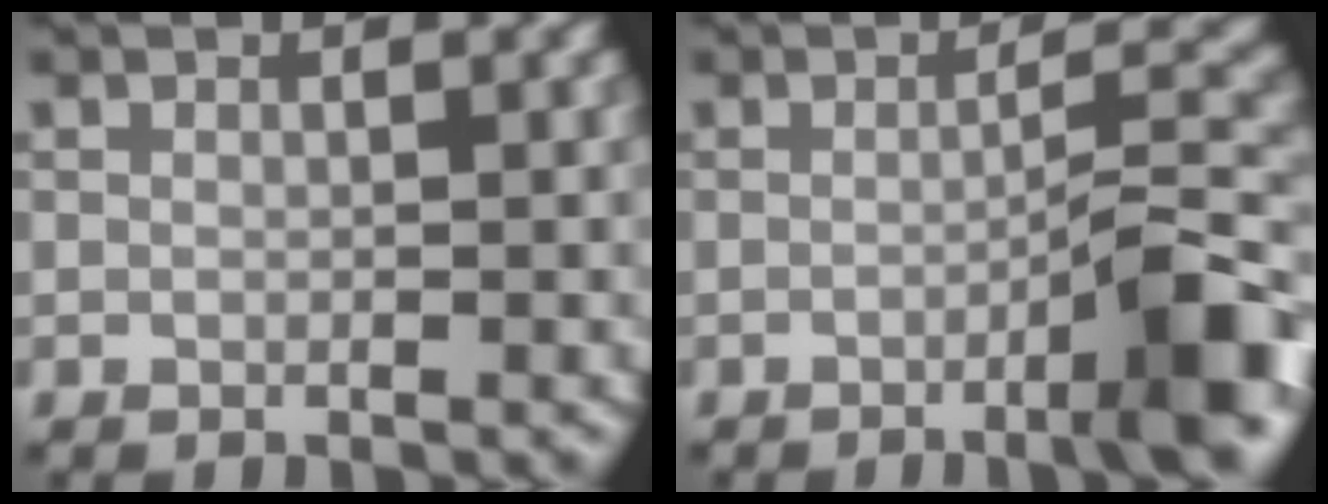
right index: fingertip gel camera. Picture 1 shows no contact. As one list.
[{"total": 6.2, "force": [-2.9, 0.8, 5.4], "torque": [-0.069, 0.016, -0.053]}]